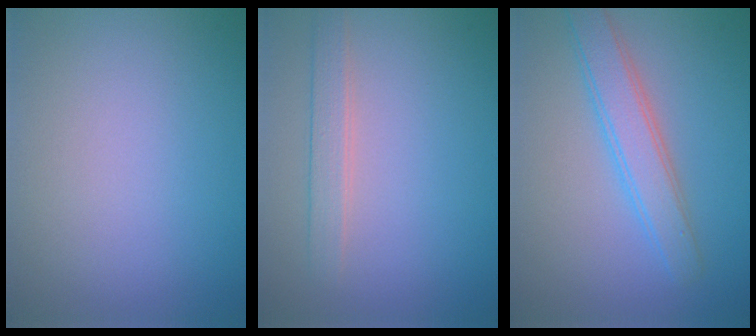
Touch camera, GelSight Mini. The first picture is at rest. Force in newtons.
{"total": 2.0, "press": 2.0, "slide": 0.2}
{"total": 3.6, "press": 3.6, "slide": 0.1}